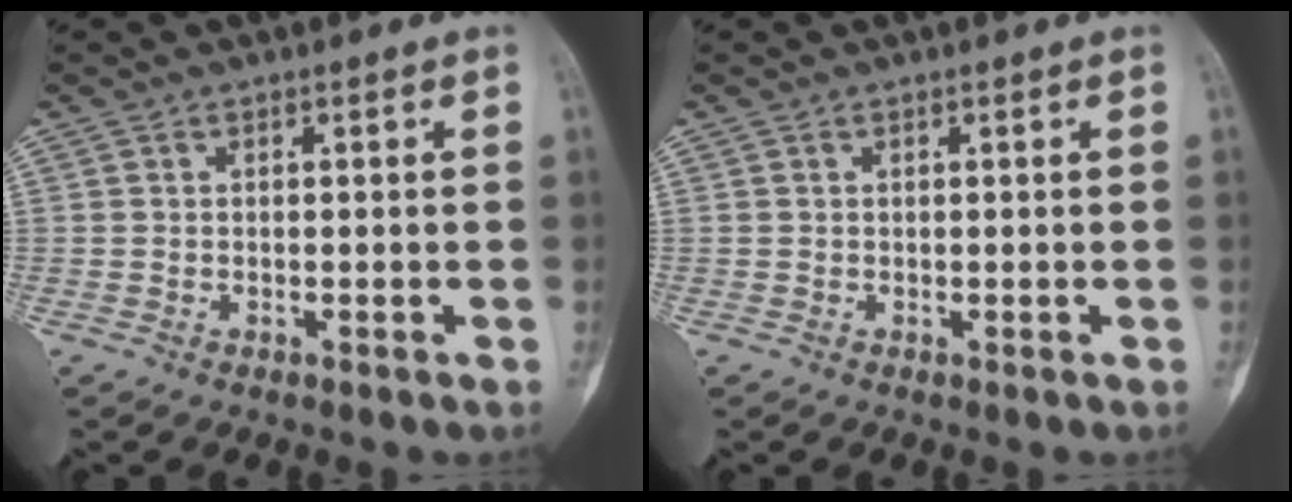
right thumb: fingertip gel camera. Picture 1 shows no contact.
{"total": 0.0}